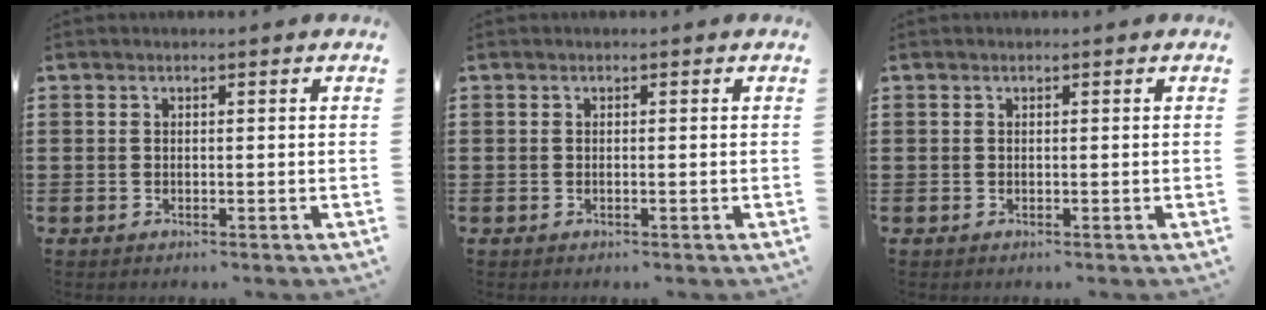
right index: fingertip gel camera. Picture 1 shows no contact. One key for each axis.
{"total": 0.0}
{"total": 0.0}